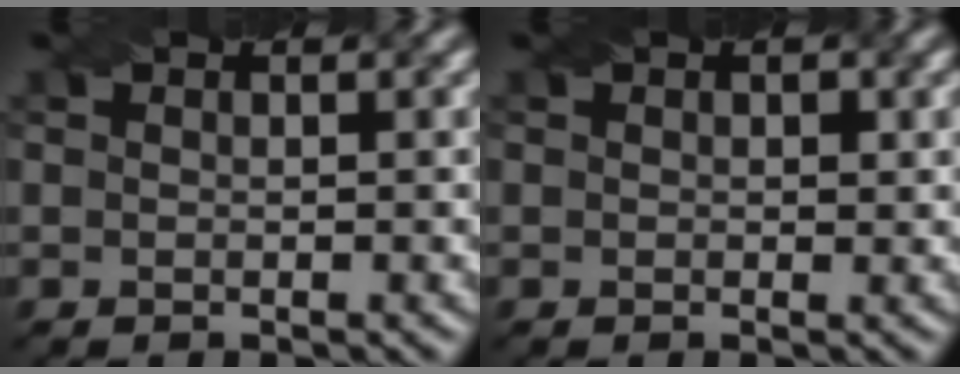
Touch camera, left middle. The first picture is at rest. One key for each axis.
{"total": 1.0, "fx": 0.4, "fy": 0.6, "fz": 0.7, "tx": -0.009, "ty": -0.002, "tz": 0.006}